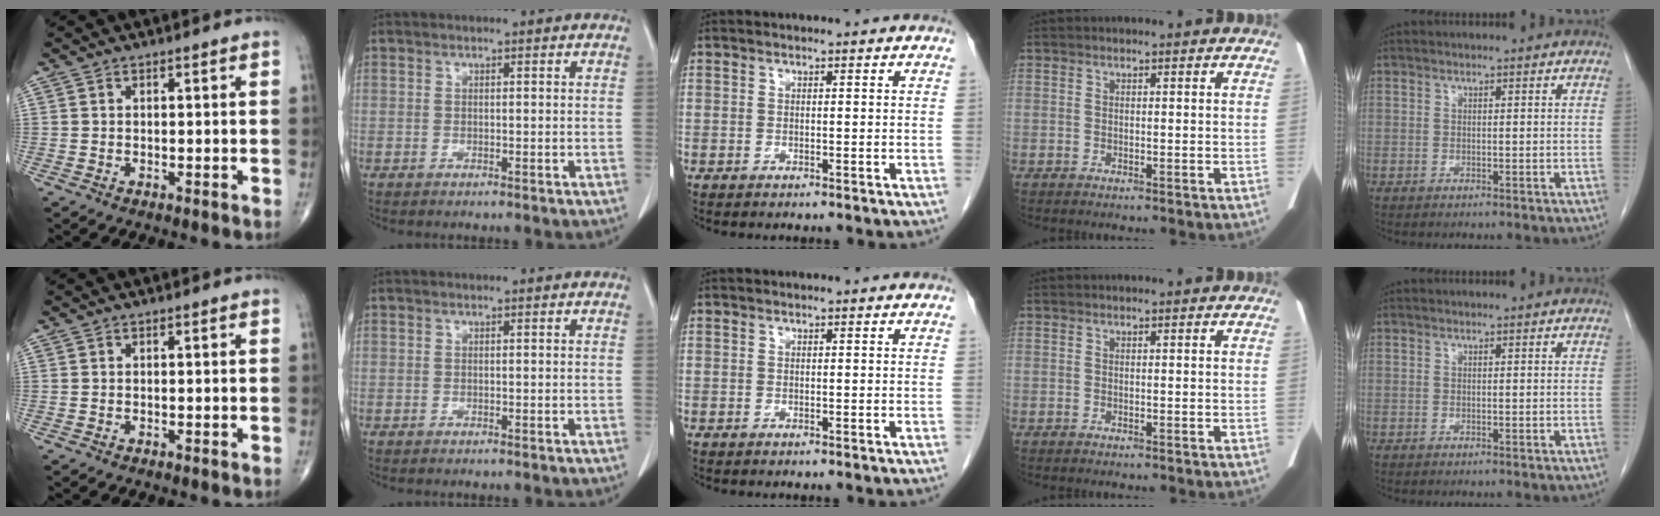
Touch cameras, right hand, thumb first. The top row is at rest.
{}